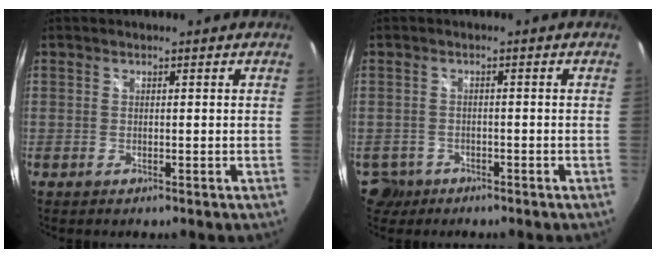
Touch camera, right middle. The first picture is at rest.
{"total": 4.3, "force": [-2.4, 3.4, 0.8], "torque": [-0.030, -0.002, -0.038]}